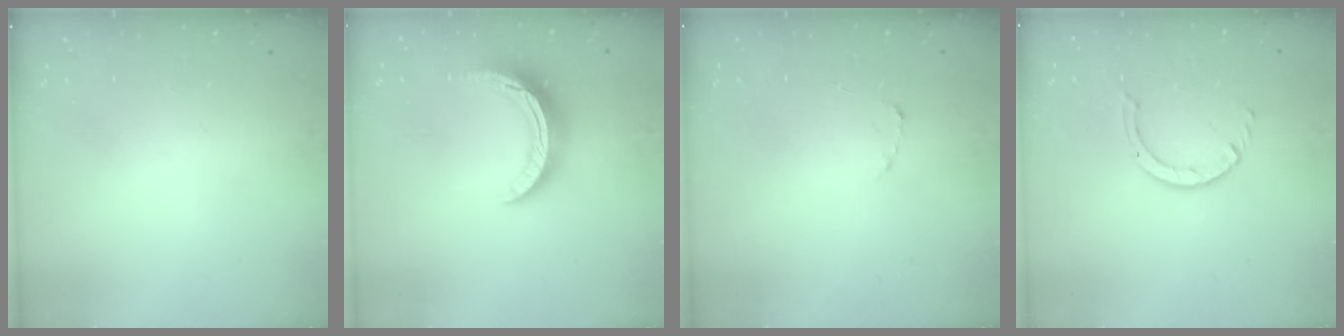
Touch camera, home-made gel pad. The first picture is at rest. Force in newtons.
{"total": 10.8, "press": 10.8, "slide": 0.5}
{"total": 1.8, "press": 1.7, "slide": 0.3}
{"total": 1.4, "press": 1.4, "slide": 0.2}